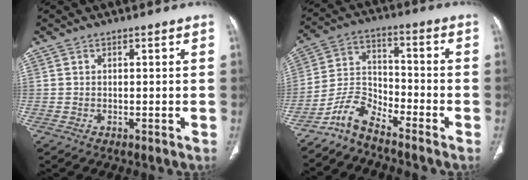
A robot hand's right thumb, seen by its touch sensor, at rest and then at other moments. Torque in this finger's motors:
{"motor_torque": [-0.11, 0.13, 0.79, -0.70, -0.02]}